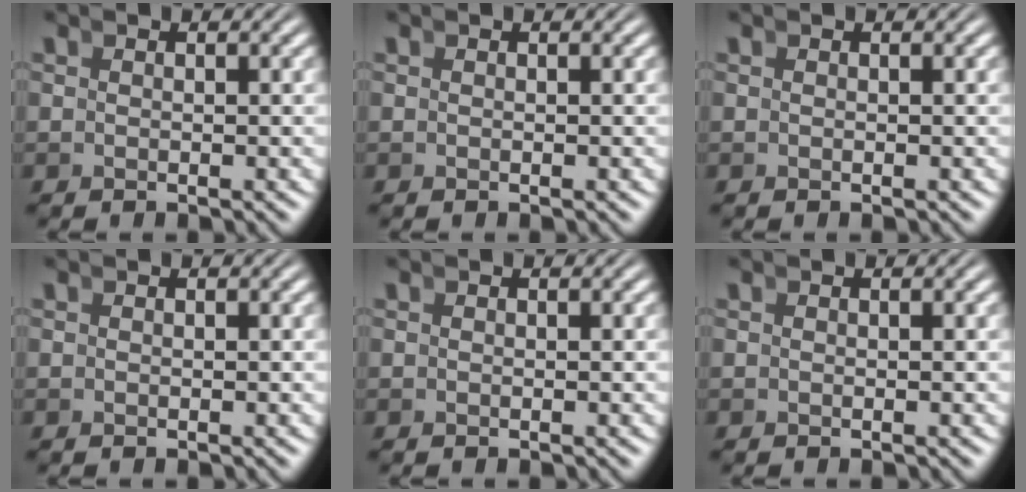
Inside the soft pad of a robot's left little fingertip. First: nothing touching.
{"total": 0.0}
{"total": 0.0}
{"total": 0.0}
{"total": 0.0}
{"total": 0.0}